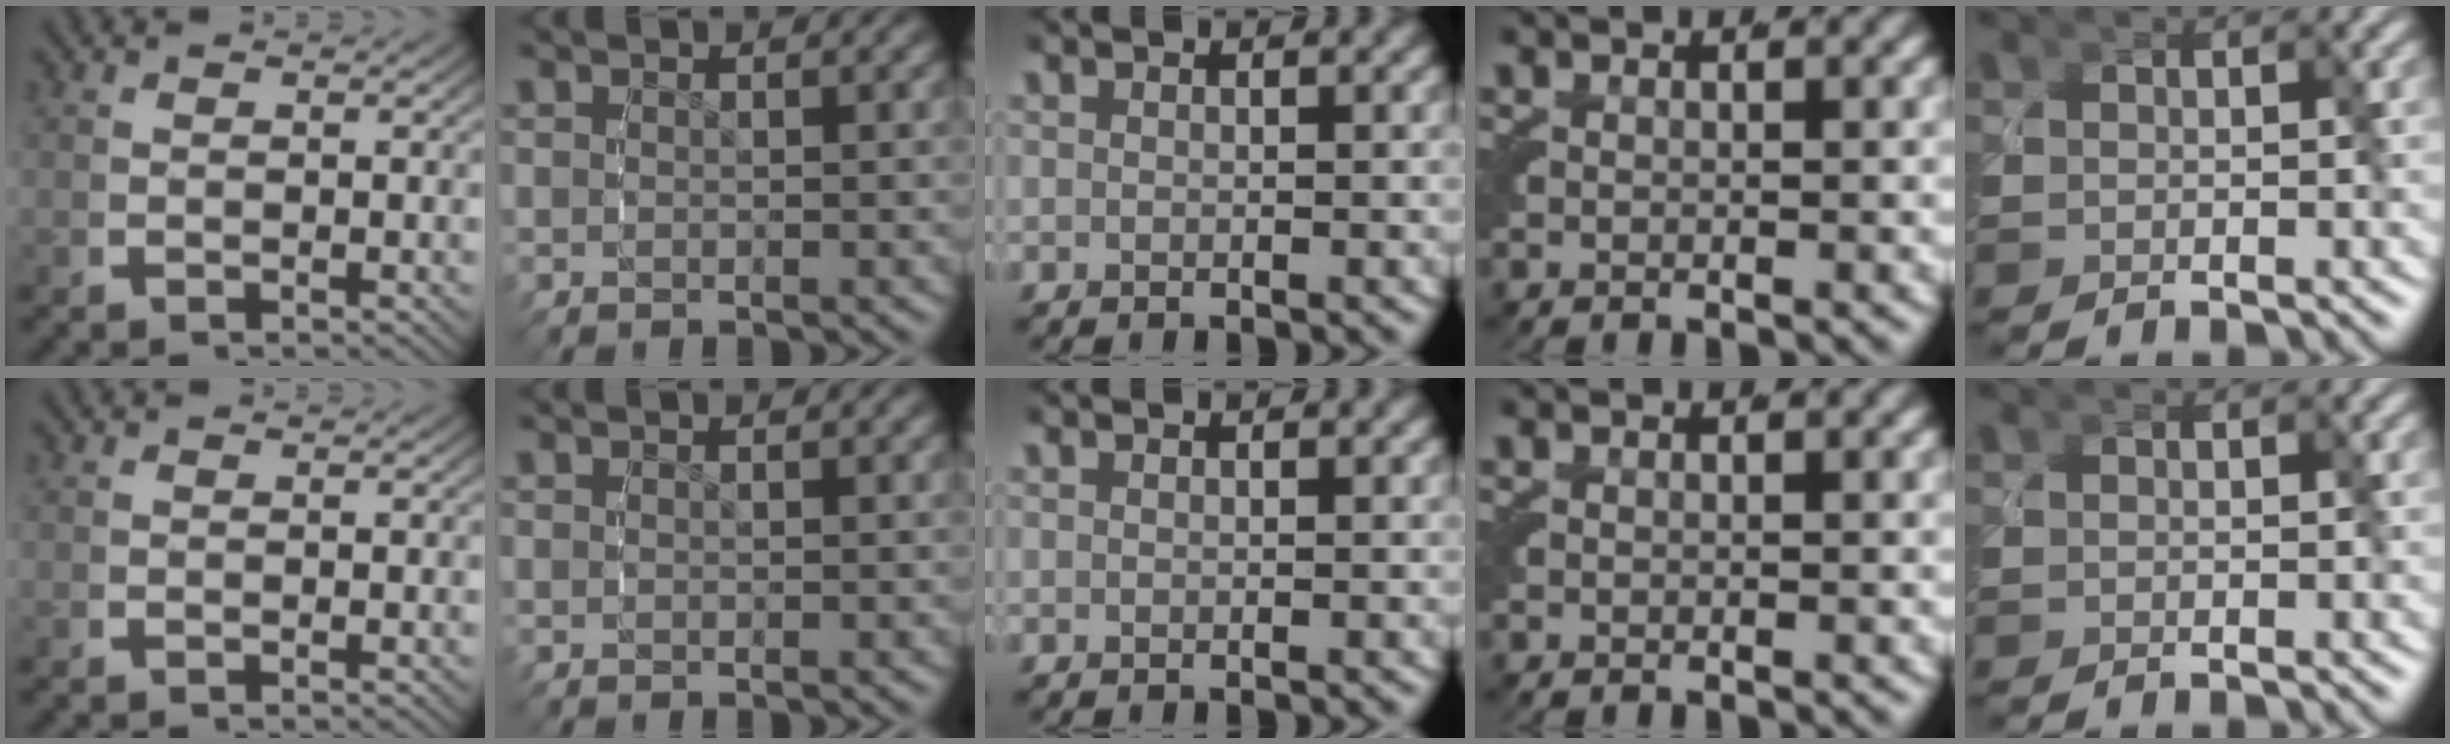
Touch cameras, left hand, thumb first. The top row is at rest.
{}